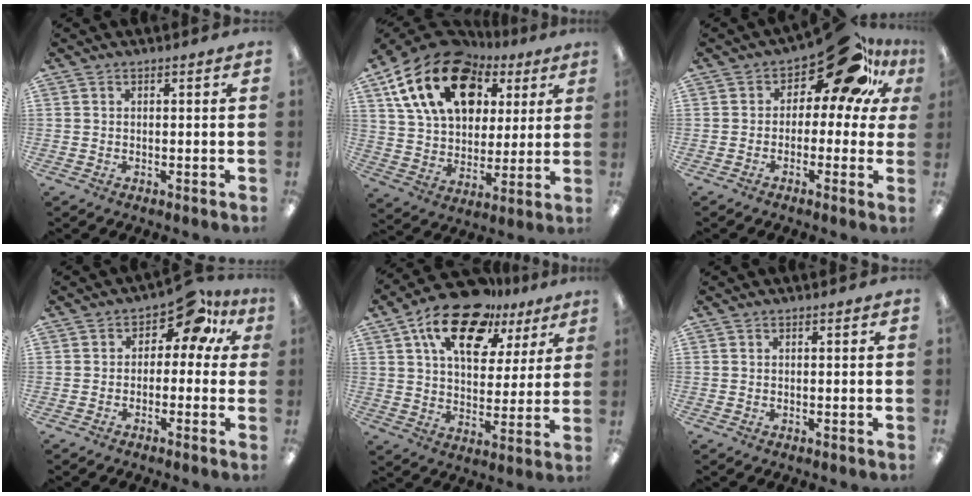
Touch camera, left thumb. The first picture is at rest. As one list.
[{"total": 21.8, "force": [10.7, 14.4, 12.5], "torque": [-0.229, -0.040, 0.193]}, {"total": 15.2, "force": [9.2, 7.2, 9.6], "torque": [-0.148, -0.063, 0.155]}, {"total": 8.2, "force": [4.0, 4.5, 5.5], "torque": [-0.077, -0.025, 0.066]}, {"total": 17.8, "force": [11.1, 9.1, 10.5], "torque": [-0.181, -0.047, 0.194]}, {"total": 0.0}]